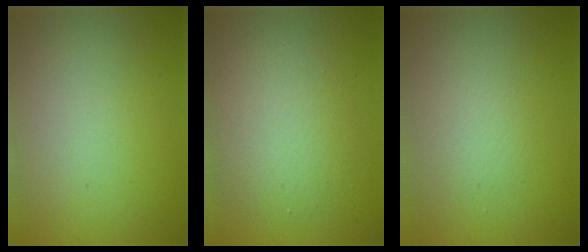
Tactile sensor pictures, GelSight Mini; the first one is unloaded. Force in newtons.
{"total": 4.2, "press": 4.2, "slide": 0.1}
{"total": 1.3, "press": 1.3, "slide": 0.1}